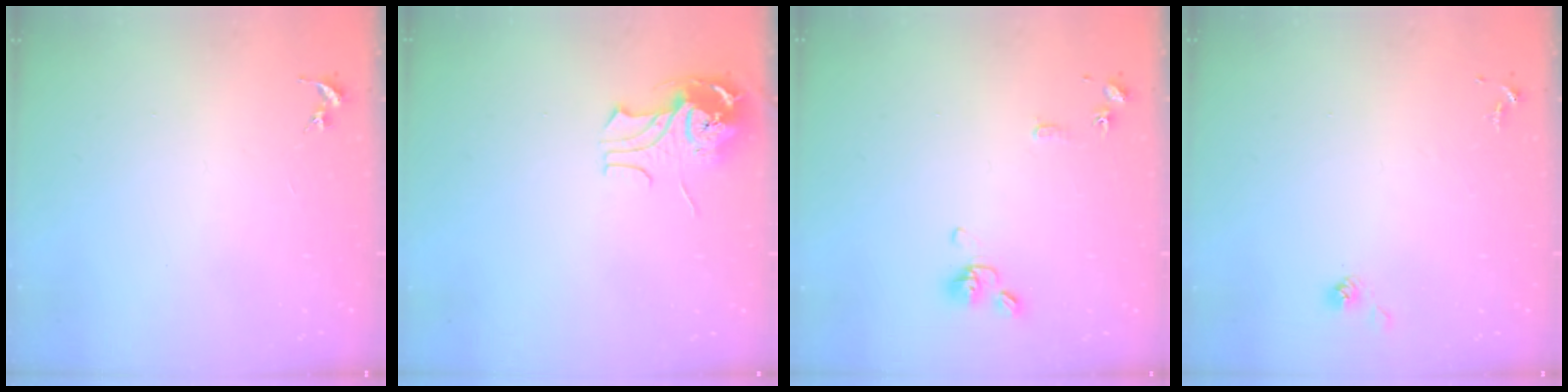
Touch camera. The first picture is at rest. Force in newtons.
{"total": 10.2, "press": 10.1, "slide": 1.0}
{"total": 9.4, "press": 9.2, "slide": 1.9}
{"total": 5.7, "press": 5.7, "slide": 0.3}